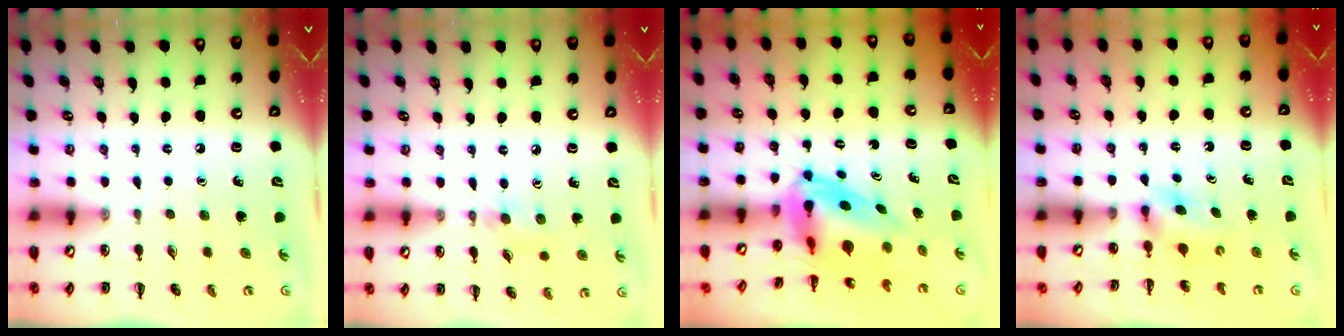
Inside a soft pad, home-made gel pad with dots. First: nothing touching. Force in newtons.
{"total": 4.9, "press": 4.6, "slide": 1.8}
{"total": 7.0, "press": 6.7, "slide": 2.1}
{"total": 3.8, "press": 3.6, "slide": 1.2}